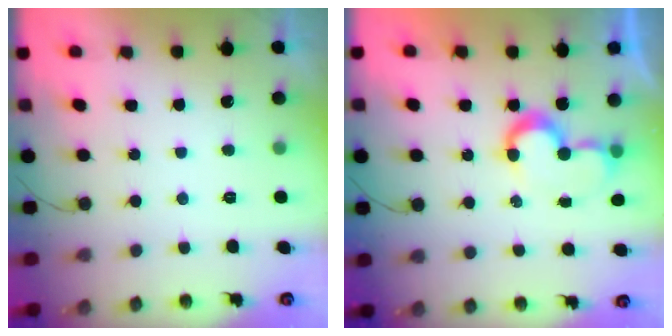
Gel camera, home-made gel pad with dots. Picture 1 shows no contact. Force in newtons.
{"total": 7.8, "press": 7.3, "slide": 2.8}